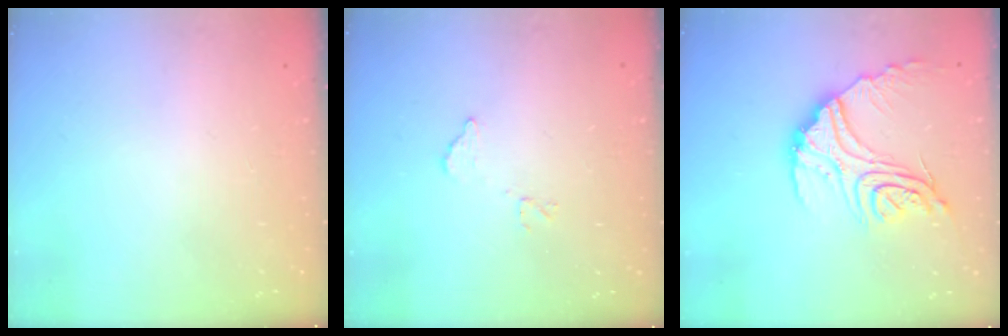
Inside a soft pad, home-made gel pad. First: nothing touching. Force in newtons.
{"total": 7.6, "press": 7.6, "slide": 0.3}
{"total": 19.5, "press": 19.4, "slide": 1.8}